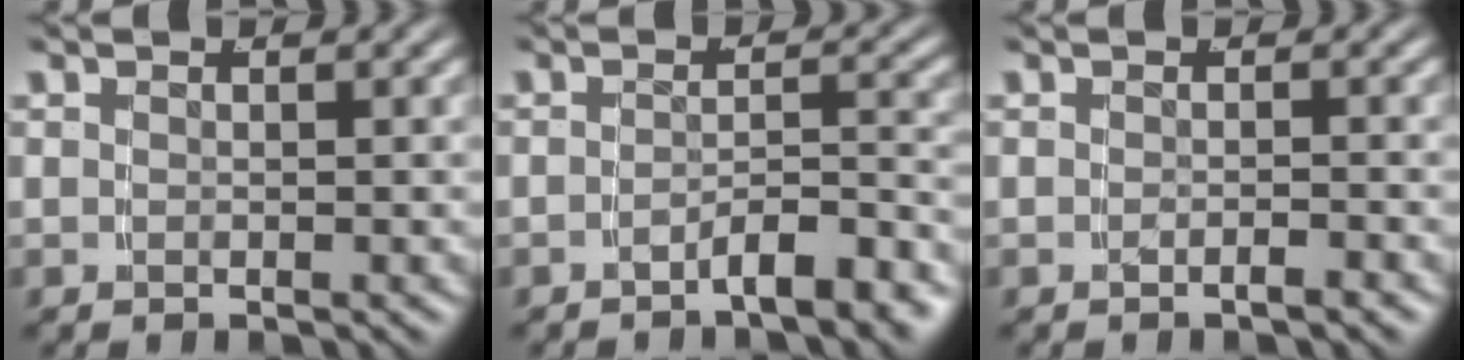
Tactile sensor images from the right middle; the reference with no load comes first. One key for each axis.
{"total": 3.8, "fx": -3.3, "fy": 0.2, "fz": 2.0, "tx": -0.018, "ty": 0.001, "tz": -0.053}
{"total": 1.1, "fx": -0.8, "fy": -0.7, "fz": 0.2, "tx": 0.000, "ty": 0.004, "tz": -0.016}